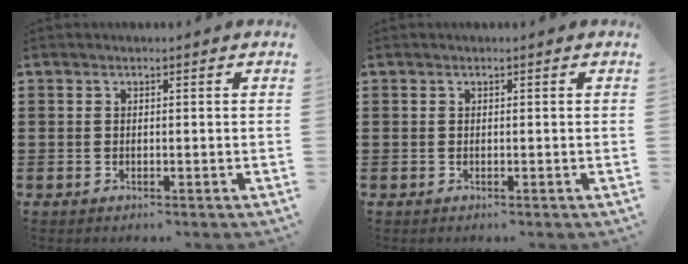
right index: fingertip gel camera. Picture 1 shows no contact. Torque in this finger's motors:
{"motor_torque": [0.36, 1.78, 0.00, 0.00]}